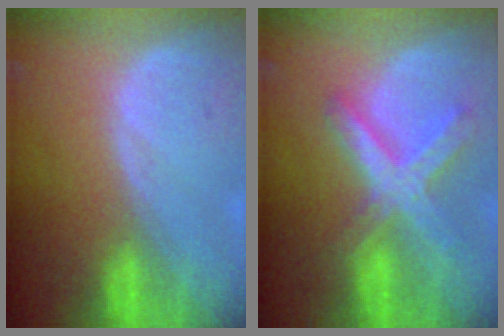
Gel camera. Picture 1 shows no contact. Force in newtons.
{"total": 8.4, "press": 7.2, "slide": 4.2}